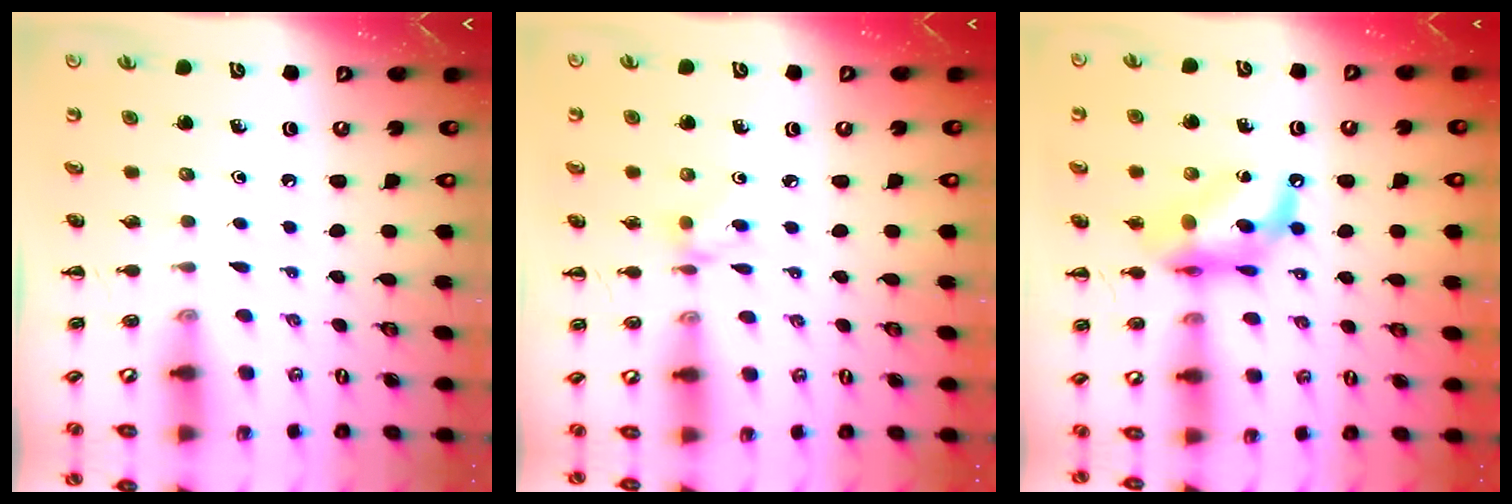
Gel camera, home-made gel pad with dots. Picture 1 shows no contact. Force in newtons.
{"total": 3.0, "press": 2.8, "slide": 1.2}
{"total": 12.6, "press": 12.1, "slide": 3.4}